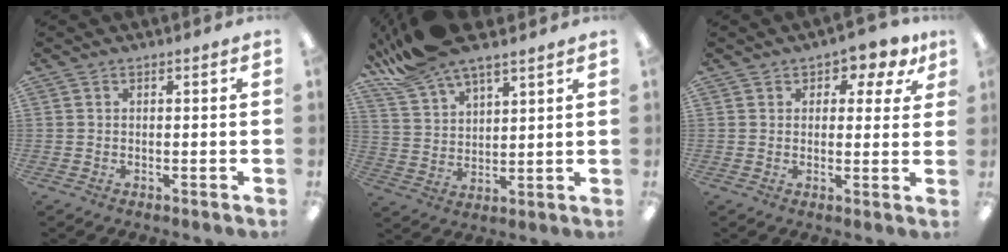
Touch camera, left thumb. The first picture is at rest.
{"total": 11.9, "force": [10.3, 3.2, 5.1], "torque": [-0.127, -0.046, 0.195]}
{"total": 4.3, "force": [2.5, 2.9, 2.0], "torque": [-0.017, -0.010, 0.039]}